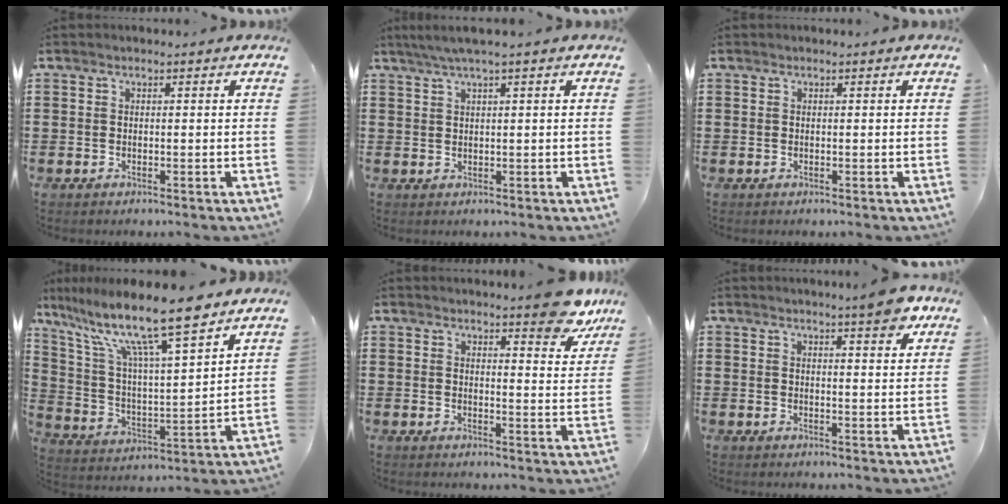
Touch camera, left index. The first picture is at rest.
{"total": 2.3, "force": [1.2, -0.2, 1.9], "torque": [-0.036, 0.000, 0.021]}
{"total": 0.0}
{"total": 13.3, "force": [10.5, 1.1, 8.1], "torque": [-0.186, -0.057, 0.176]}
{"total": 6.3, "force": [5.6, 0.7, 2.8], "torque": [-0.040, -0.028, 0.097]}
{"total": 5.2, "force": [4.2, 0.5, 3.1], "torque": [-0.040, -0.015, 0.069]}